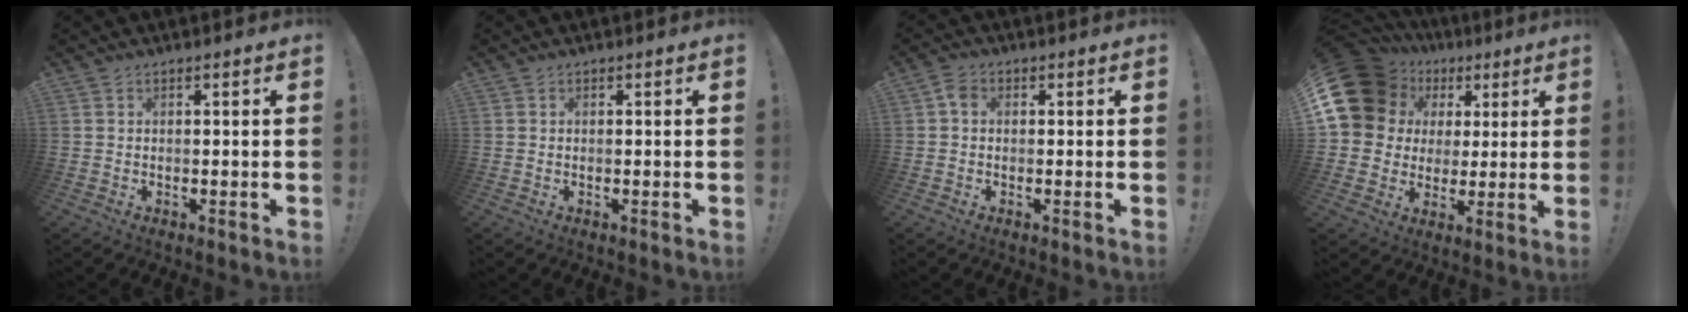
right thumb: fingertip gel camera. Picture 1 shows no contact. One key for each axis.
{"total": 0.0}
{"total": 2.8, "fx": 0.2, "fy": 2.1, "fz": 1.9, "tx": -0.032, "ty": 0.007, "tz": 0.003}
{"total": 17.5, "fx": 6.6, "fy": 14.2, "fz": 7.9, "tx": -0.150, "ty": -0.027, "tz": 0.145}